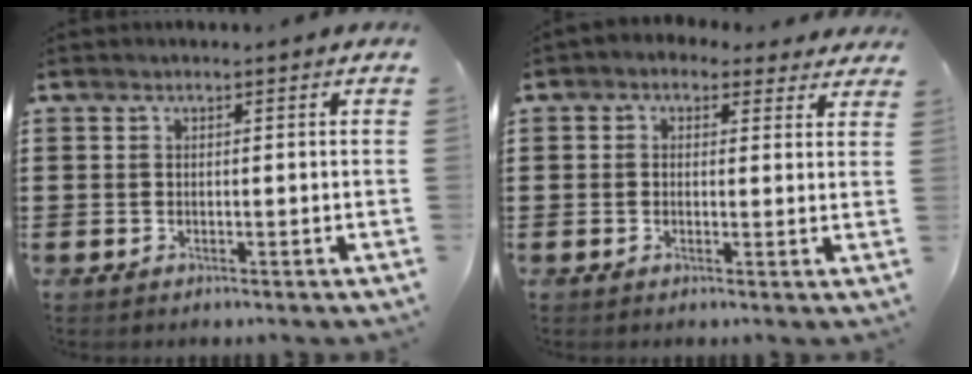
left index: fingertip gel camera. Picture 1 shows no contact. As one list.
[{"total": 1.7, "force": [1.0, 1.2, 0.5], "torque": [-0.017, 0.006, 0.017]}]